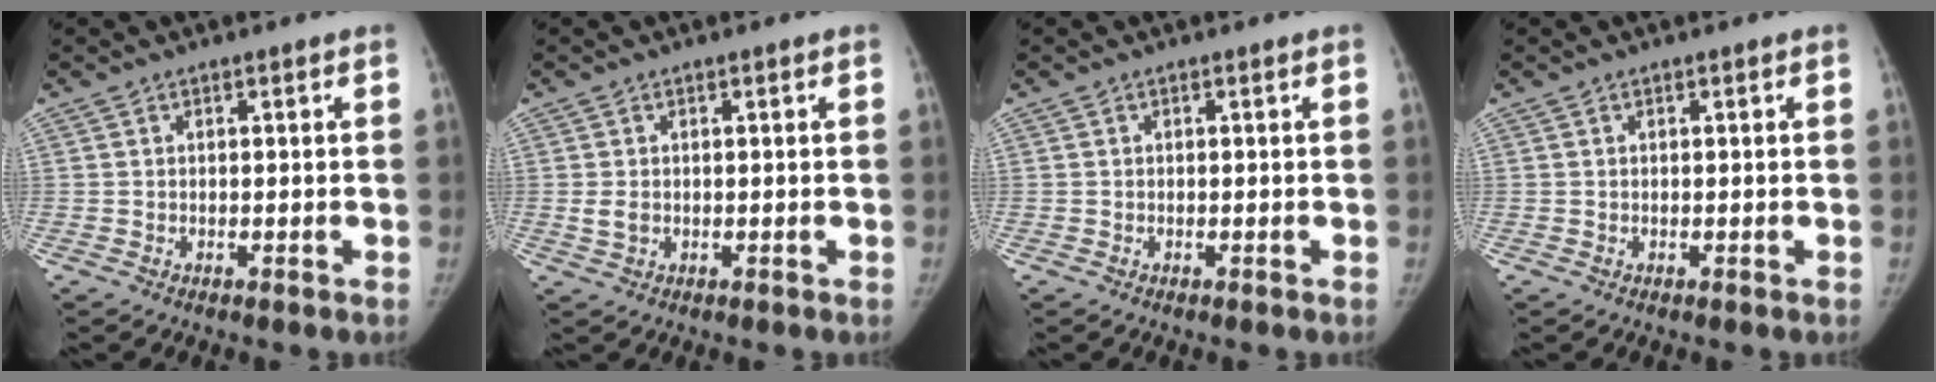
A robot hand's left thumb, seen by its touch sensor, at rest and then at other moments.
{"total": 1.9, "force": [0.1, 1.4, 1.3], "torque": [-0.021, -0.002, 0.004]}
{"total": 0.0}
{"total": 0.0}